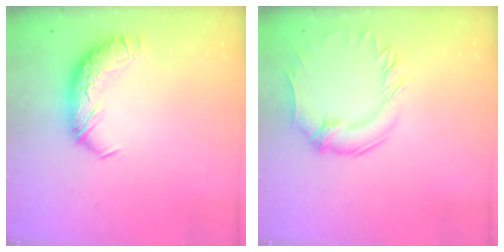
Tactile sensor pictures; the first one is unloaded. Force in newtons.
{"total": 1.5, "press": 1.3, "slide": 0.6}